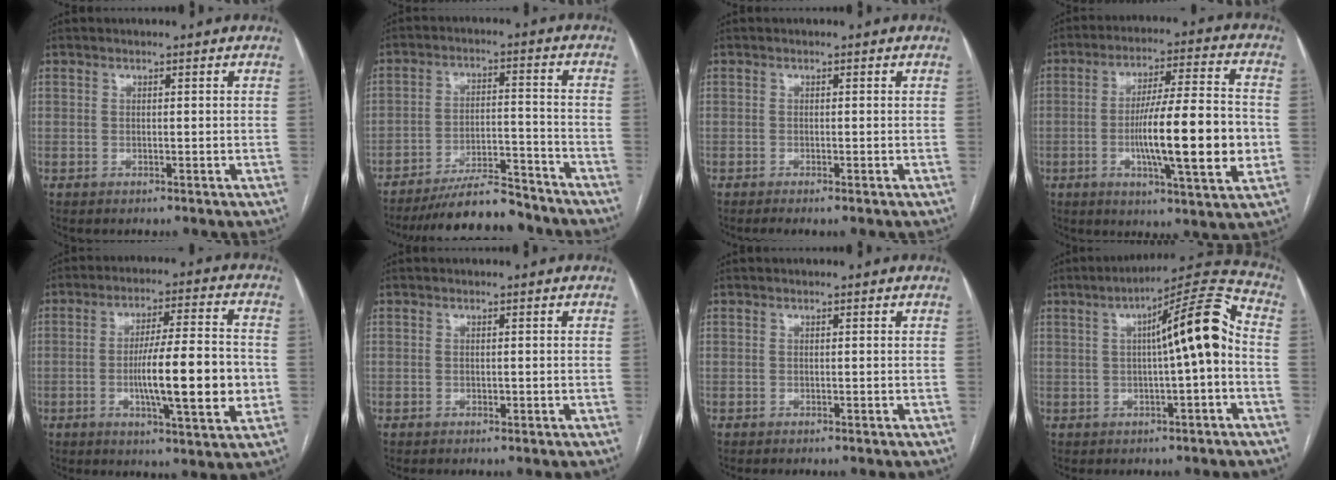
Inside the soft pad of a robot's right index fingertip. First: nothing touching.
{"total": 11.8, "force": [-10.8, 1.9, 4.4], "torque": [-0.063, 0.011, -0.176]}
{"total": 0.9, "force": [-0.5, -0.1, 0.8], "torque": [-0.014, 0.000, -0.009]}
{"total": 16.8, "force": [-2.7, 1.5, 16.5], "torque": [-0.268, -0.001, -0.045]}
{"total": 14.3, "force": [-2.3, 1.6, 14.0], "torque": [-0.226, -0.001, -0.036]}
{"total": 0.5, "force": [-0.1, 0.4, 0.4], "torque": [-0.007, 0.000, -0.001]}
{"total": 0.0}
{"total": 11.6, "force": [0.4, 0.6, 11.6], "torque": [-0.167, 0.033, 0.002]}